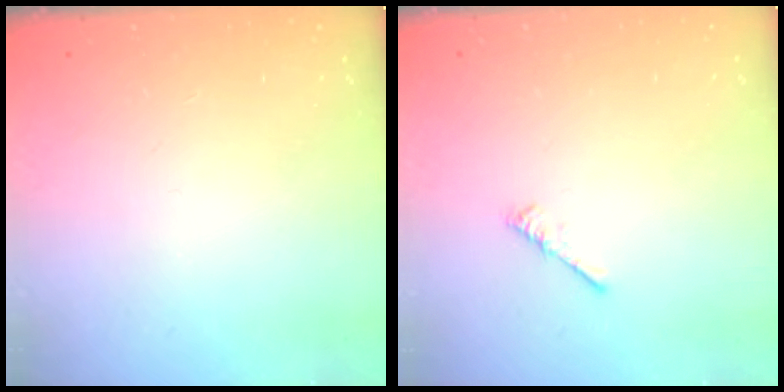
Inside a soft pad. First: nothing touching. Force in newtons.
{"total": 0.0}